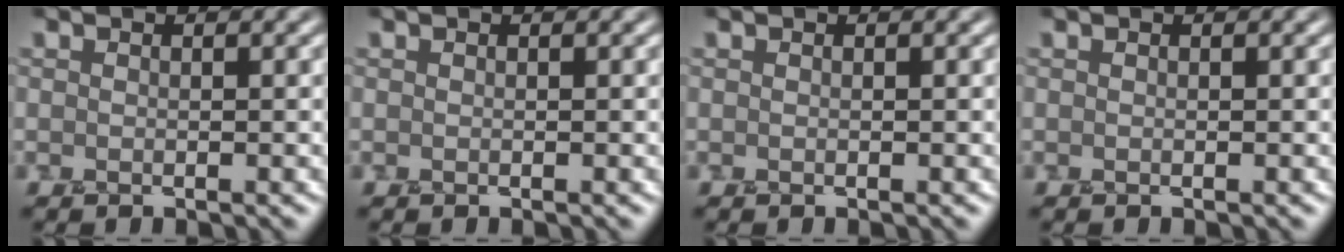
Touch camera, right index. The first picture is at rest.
{"total": 0.0}
{"total": 0.0}
{"total": 0.0}